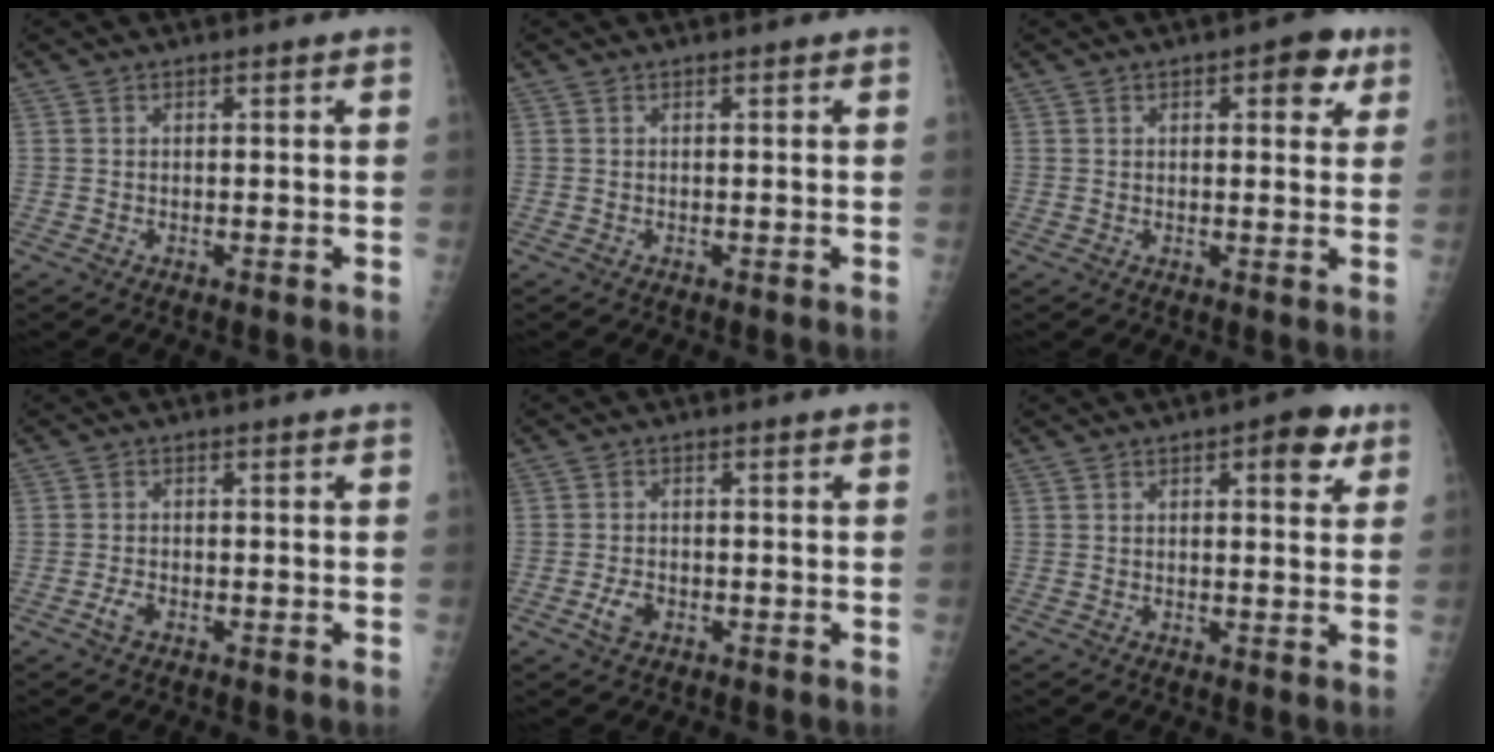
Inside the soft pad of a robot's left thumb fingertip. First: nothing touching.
{"total": 0.0}
{"total": 5.7, "force": [2.6, 2.8, 4.2], "torque": [-0.026, -0.005, 0.024]}
{"total": 2.0, "force": [-1.0, 1.0, 1.3], "torque": [-0.030, 0.006, -0.021]}
{"total": 2.9, "force": [-1.2, 1.9, 1.9], "torque": [-0.036, 0.006, -0.022]}
{"total": 6.2, "force": [2.8, 2.7, 4.8], "torque": [-0.040, -0.007, 0.030]}